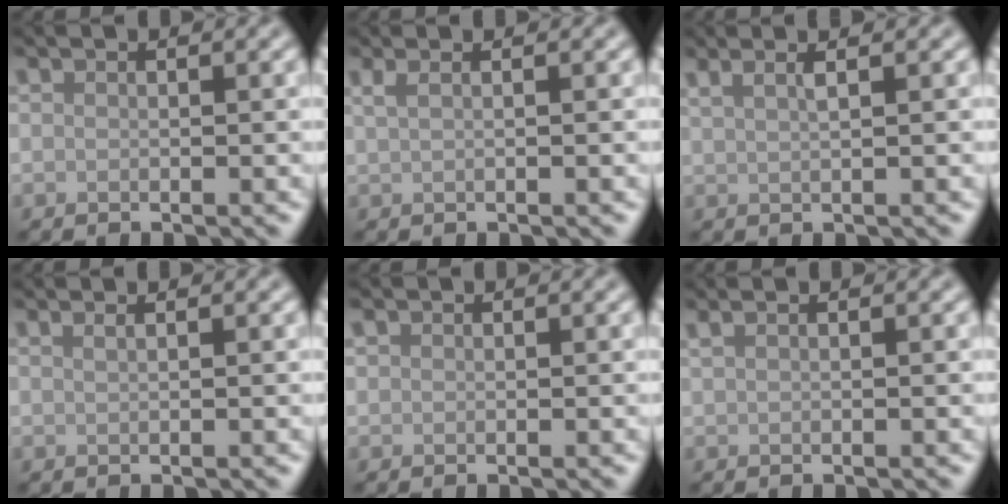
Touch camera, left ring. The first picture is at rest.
{"total": 1.8, "force": [0.9, 0.8, 1.3], "torque": [-0.023, -0.003, 0.005]}
{"total": 2.7, "force": [1.7, 1.0, 1.9], "torque": [-0.013, 0.006, 0.005]}
{"total": 1.4, "force": [0.9, 0.7, 0.9], "torque": [0.000, -0.004, 0.000]}
{"total": 0.6, "force": [0.4, 0.5, 0.1], "torque": [0.000, 0.001, 0.008]}
{"total": 1.3, "force": [0.8, 0.6, 0.8], "torque": [-0.015, -0.003, 0.010]}